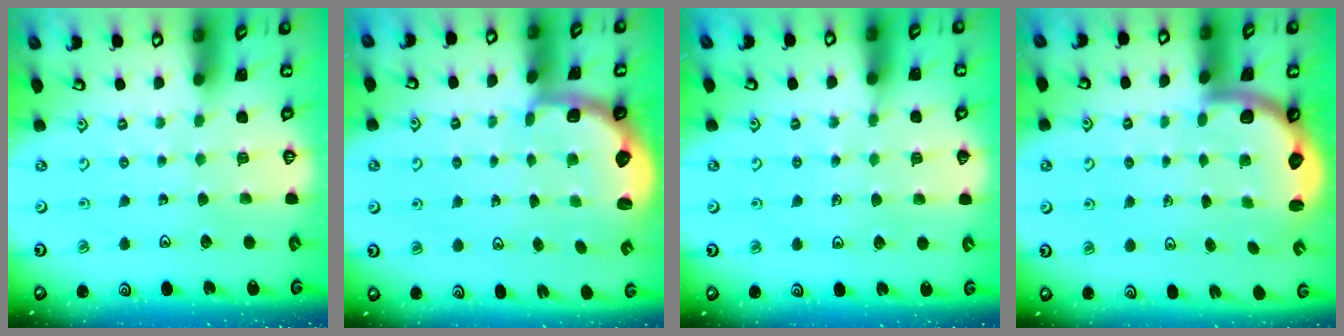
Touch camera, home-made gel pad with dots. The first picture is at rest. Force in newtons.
{"total": 2.6, "press": 2.0, "slide": 1.7}
{"total": 5.3, "press": 4.8, "slide": 2.2}
{"total": 2.7, "press": 2.4, "slide": 1.2}